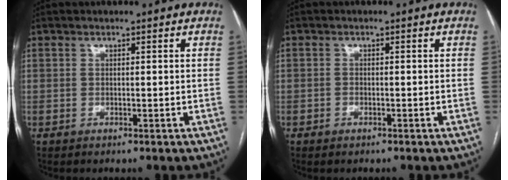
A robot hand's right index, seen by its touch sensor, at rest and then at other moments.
{"total": 0.8, "force": [-0.6, 0.4, 0.3], "torque": [-0.008, 0.000, -0.007]}